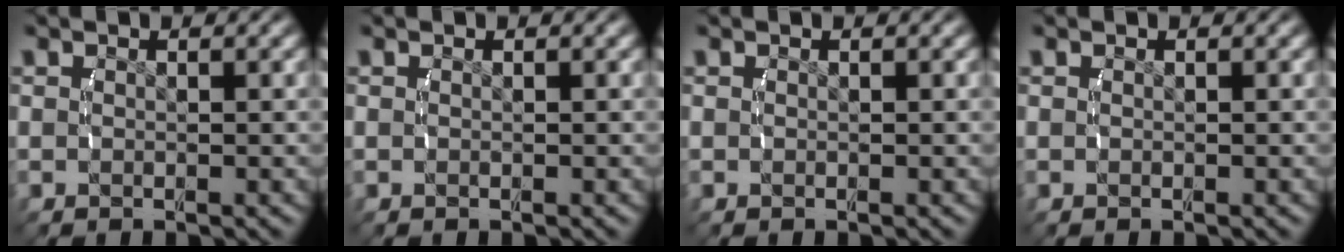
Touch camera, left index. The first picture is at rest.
{"total": 0.0}
{"total": 0.0}
{"total": 0.0}